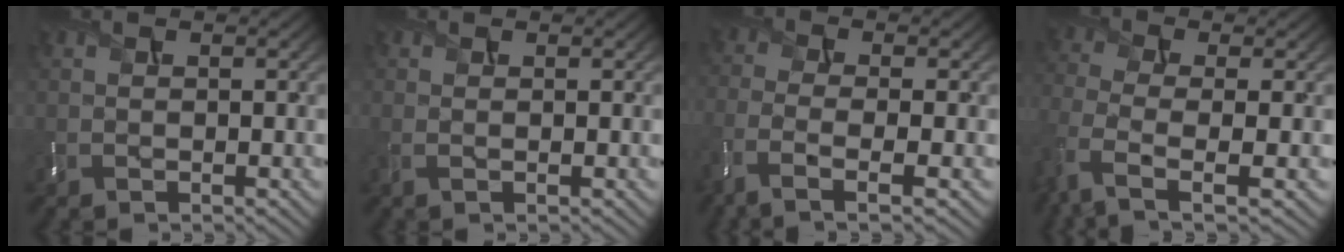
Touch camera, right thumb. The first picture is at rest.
{"total": 0.9, "force": [0.0, 0.1, 0.9], "torque": [-0.024, 0.000, -0.001]}
{"total": 7.2, "force": [-3.9, 2.3, 5.5], "torque": [-0.128, -0.017, -0.084]}
{"total": 6.9, "force": [-3.2, 2.7, 5.4], "torque": [-0.134, -0.013, -0.075]}